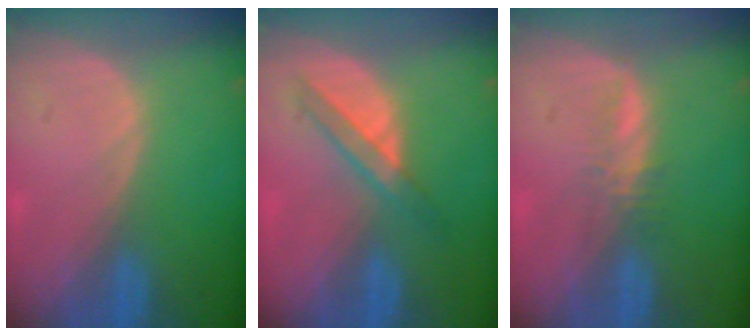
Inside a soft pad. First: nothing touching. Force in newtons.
{"total": 4.2, "press": 4.1, "slide": 1.2}
{"total": 2.0, "press": 1.8, "slide": 0.6}